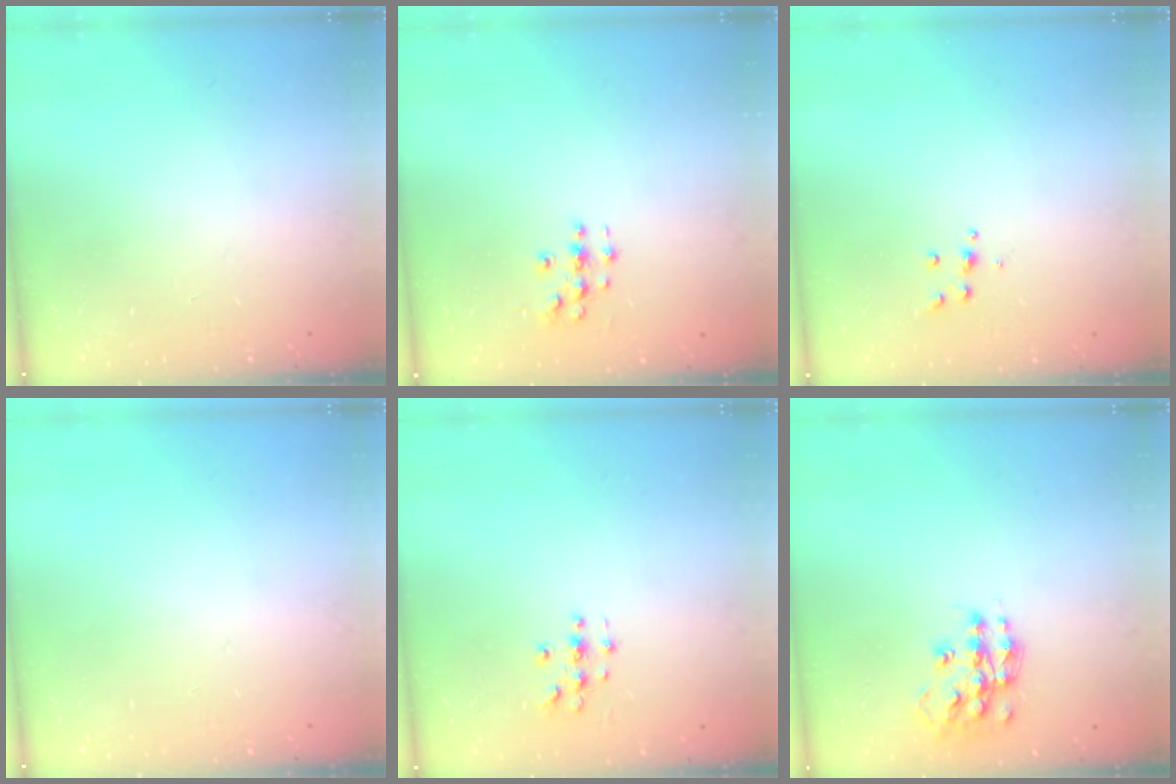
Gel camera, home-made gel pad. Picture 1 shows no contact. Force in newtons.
{"total": 3.1, "press": 3.1, "slide": 0.2}
{"total": 4.3, "press": 4.3, "slide": 0.4}
{"total": 0.0}
{"total": 2.8, "press": 2.8, "slide": 0.3}
{"total": 13.2, "press": 13.1, "slide": 0.9}